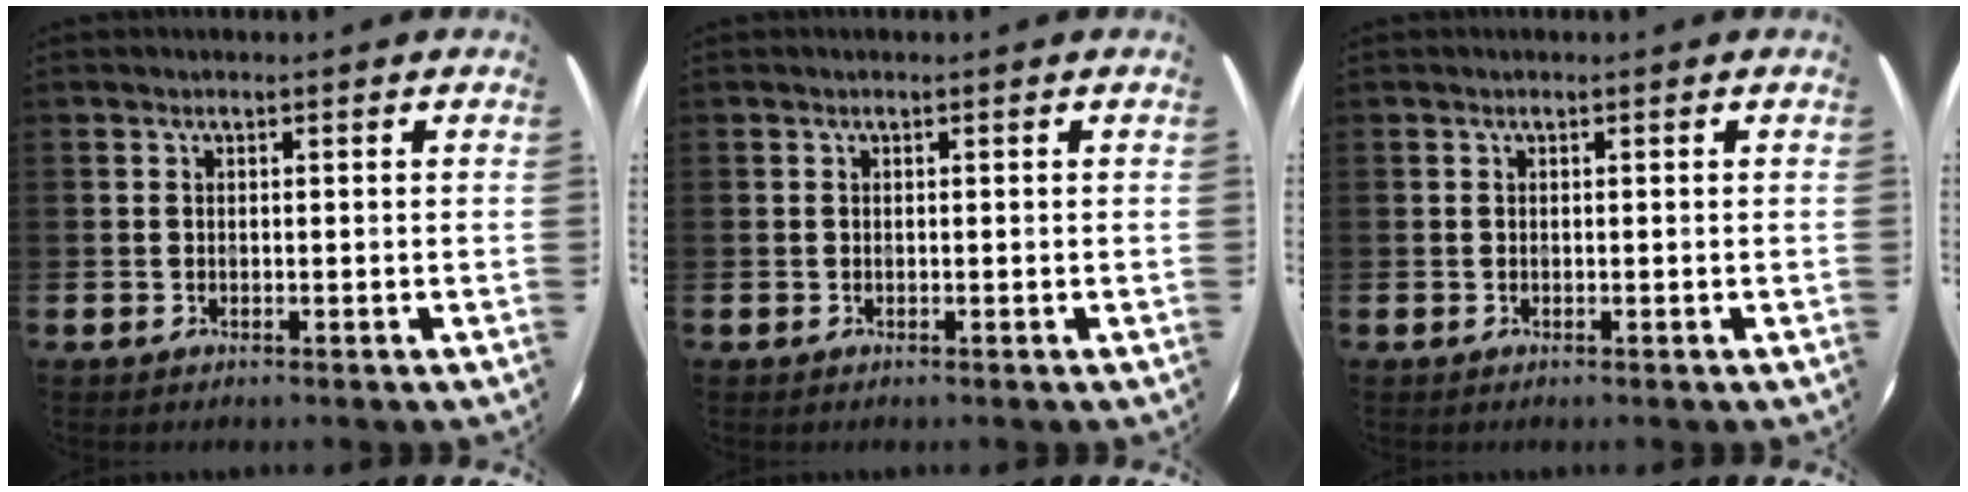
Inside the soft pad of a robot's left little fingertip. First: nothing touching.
{"total": 0.0}
{"total": 0.0}